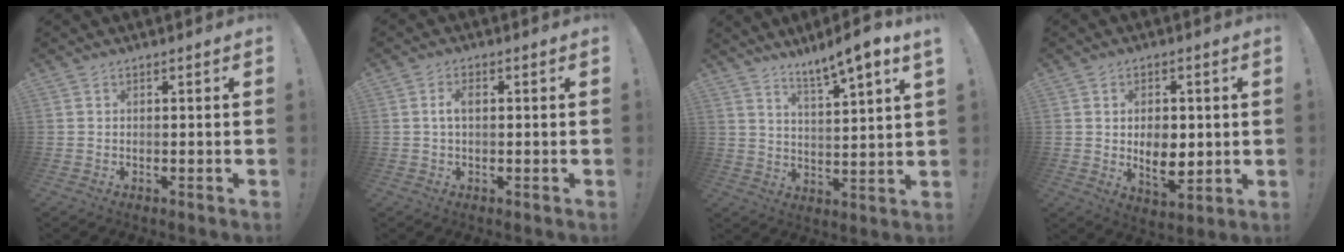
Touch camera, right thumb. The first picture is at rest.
{"total": 3.3, "force": [0.3, 1.7, 2.8], "torque": [-0.050, 0.008, 0.004]}
{"total": 8.4, "force": [6.6, -0.5, 5.1], "torque": [-0.083, -0.051, 0.105]}
{"total": 8.6, "force": [0.4, 6.0, 6.2], "torque": [-0.070, -0.013, 0.006]}